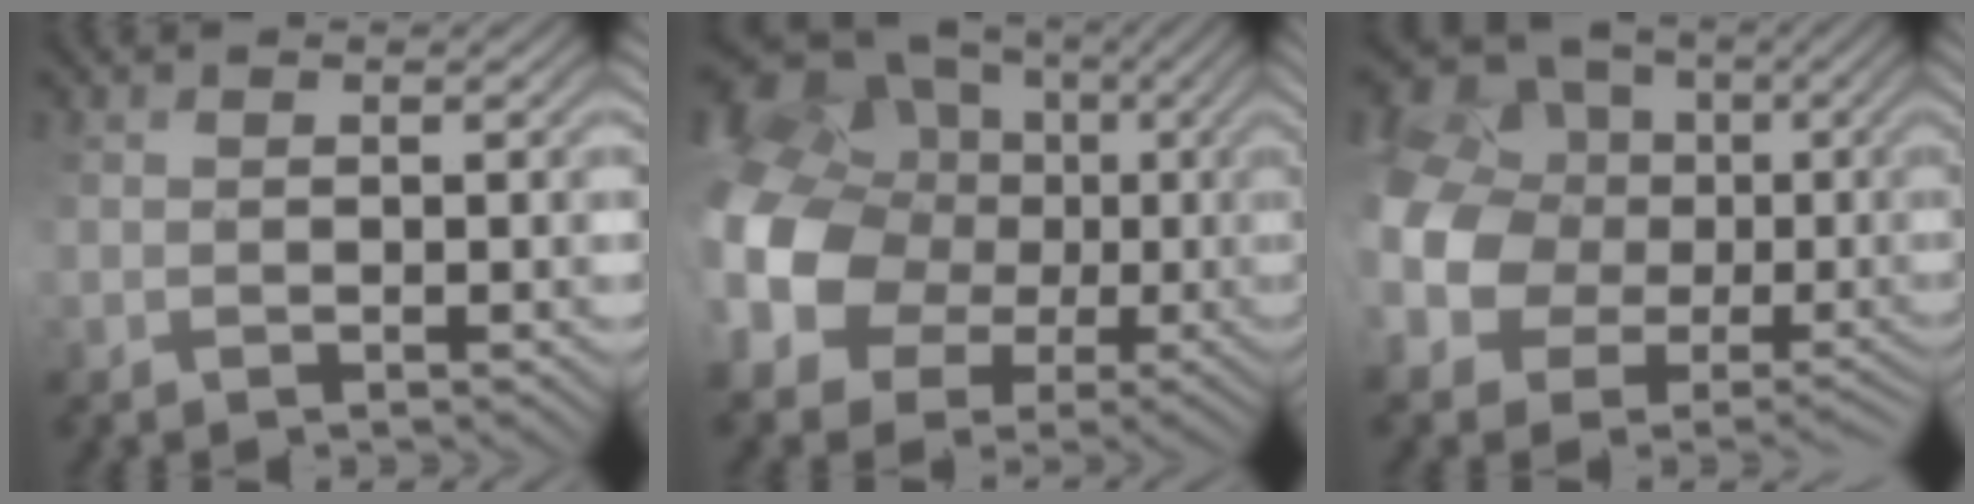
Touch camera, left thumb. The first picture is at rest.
{"total": 14.4, "force": [0.8, 12.6, 6.8], "torque": [-0.213, -0.001, 0.015]}
{"total": 12.7, "force": [-0.5, 11.7, 5.0], "torque": [-0.193, -0.007, -0.011]}